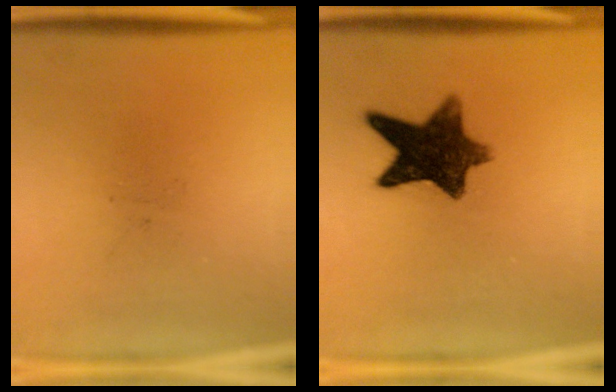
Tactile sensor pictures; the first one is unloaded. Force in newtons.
{"total": 10.9}